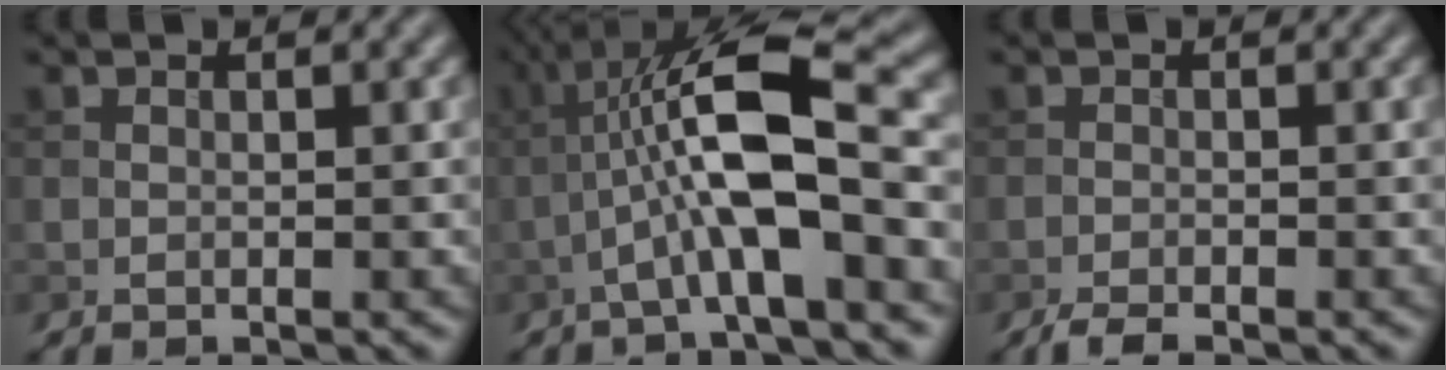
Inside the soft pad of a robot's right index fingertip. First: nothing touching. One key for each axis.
{"total": 9.5, "fx": -1.3, "fy": 1.8, "fz": 9.2, "tx": -0.156, "ty": 0.026, "tz": -0.029}
{"total": 1.8, "fx": -1.5, "fy": 0.4, "fz": 0.9, "tx": -0.019, "ty": -0.003, "tz": -0.031}